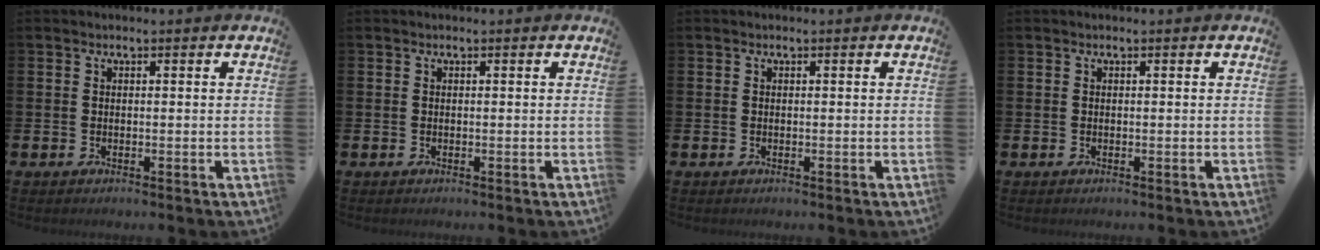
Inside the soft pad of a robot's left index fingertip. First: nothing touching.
{"total": 0.0}
{"total": 0.0}
{"total": 0.0}